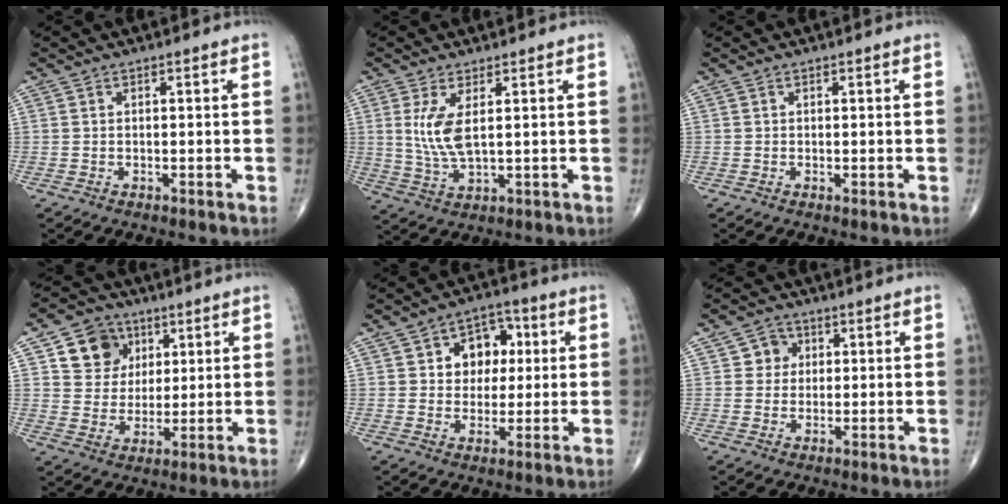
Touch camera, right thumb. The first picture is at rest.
{"total": 6.6, "force": [1.6, 2.3, 6.0], "torque": [-0.135, -0.017, 0.041]}
{"total": 0.0}
{"total": 10.2, "force": [4.3, 8.6, 3.4], "torque": [-0.021, -0.013, 0.075]}
{"total": 9.5, "force": [2.1, 7.3, 5.7], "torque": [-0.031, 0.007, 0.028]}
{"total": 4.0, "force": [1.1, 3.8, 0.8], "torque": [0.014, 0.003, 0.010]}